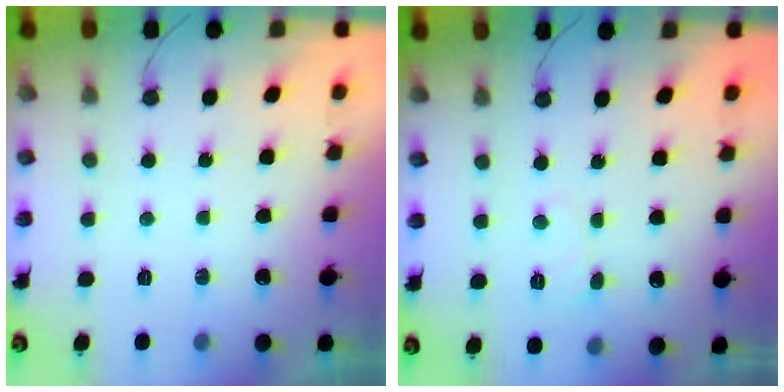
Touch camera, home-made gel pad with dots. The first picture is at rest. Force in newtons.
{"total": 3.3, "press": 3.3, "slide": 0.3}